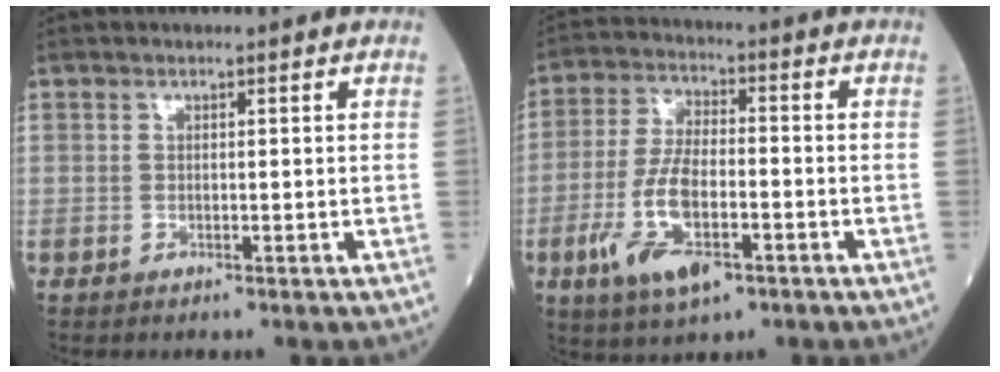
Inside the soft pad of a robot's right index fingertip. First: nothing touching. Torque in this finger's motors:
{"motor_torque": [1.12, -0.84, 0.26, 0.15]}